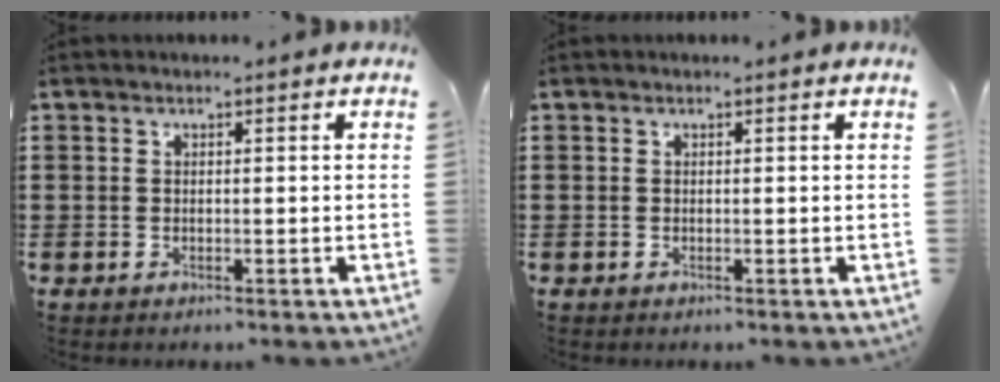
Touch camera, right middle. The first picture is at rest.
{"total": 0.0}